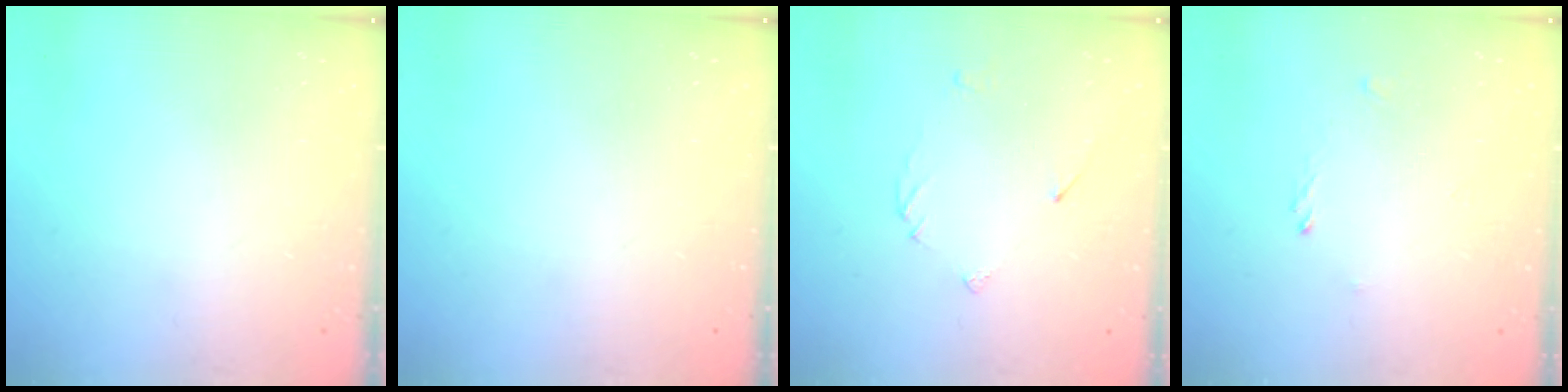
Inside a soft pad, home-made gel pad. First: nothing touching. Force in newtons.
{"total": 0.0}
{"total": 3.6, "press": 3.6, "slide": 0.4}
{"total": 0.0}